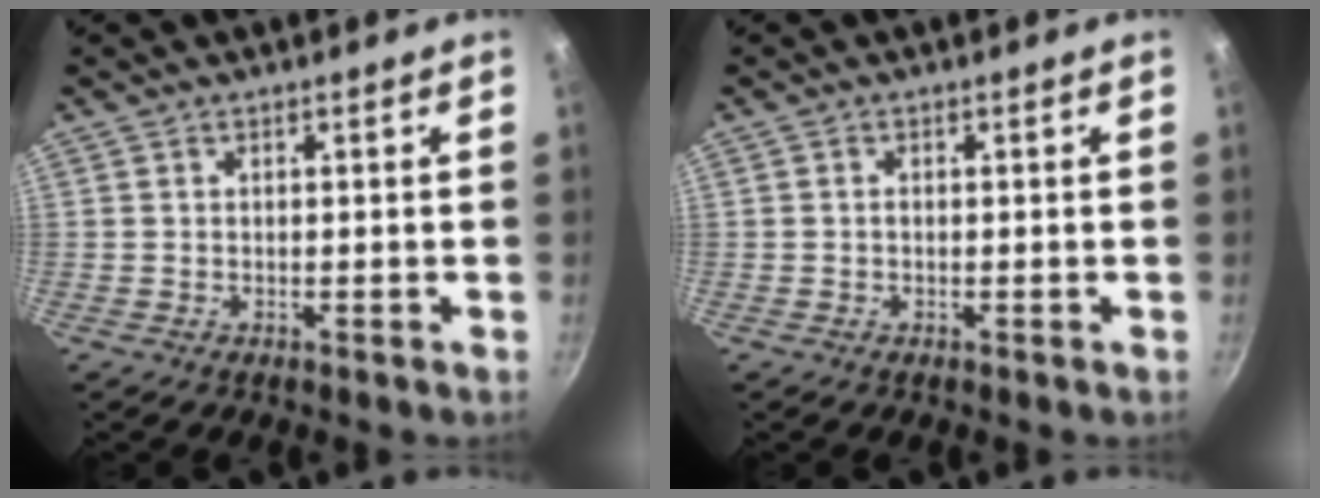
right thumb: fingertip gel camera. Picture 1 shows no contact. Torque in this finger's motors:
{"motor_torque": [0.22, 0.02, 0.61, 0.05, -0.02]}